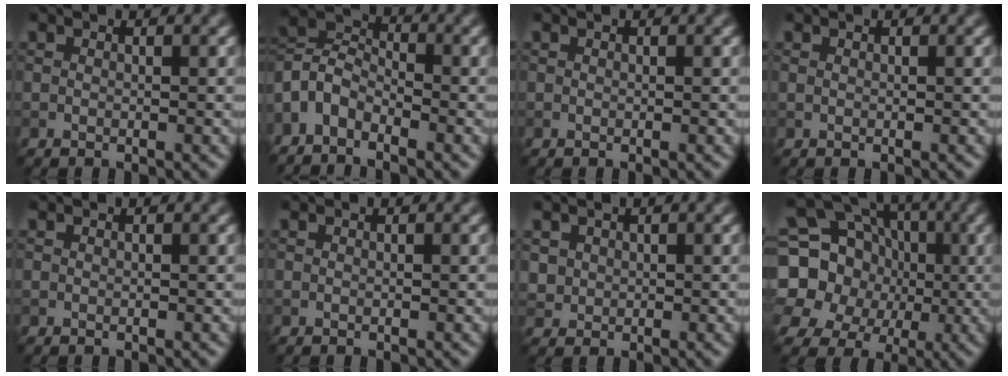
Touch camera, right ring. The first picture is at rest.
{"total": 4.1, "force": [-2.6, 2.4, 2.0], "torque": [-0.040, 0.004, -0.067]}
{"total": 0.0}
{"total": 0.0}
{"total": 0.0}
{"total": 0.0}
{"total": 1.2, "force": [0.3, 1.2, 0.2], "torque": [0.000, -0.006, 0.010]}
{"total": 20.8, "force": [1.3, 18.8, 8.8], "torque": [-0.195, 0.020, -0.021]}